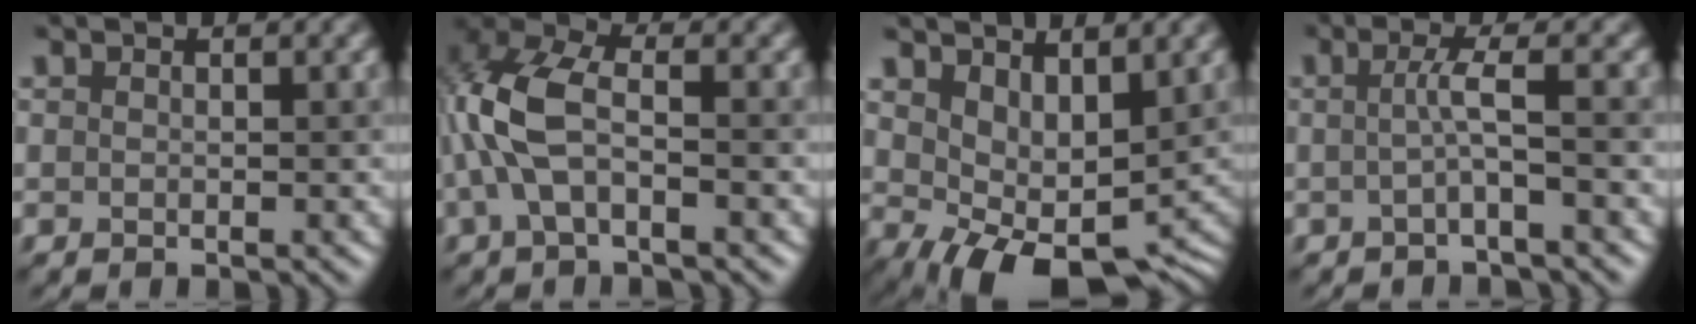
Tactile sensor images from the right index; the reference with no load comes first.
{"total": 5.3, "force": [-0.7, 2.5, 4.6], "torque": [-0.120, 0.017, -0.018]}
{"total": 7.4, "force": [0.9, 4.8, 5.6], "torque": [-0.071, -0.029, 0.045]}
{"total": 1.9, "force": [-0.3, 0.2, 1.9], "torque": [-0.044, -0.004, -0.008]}